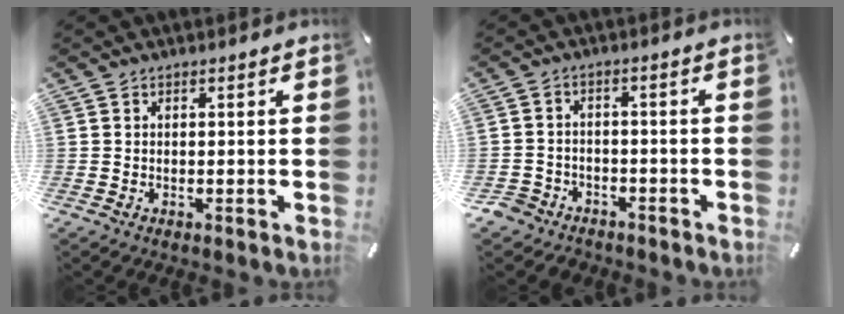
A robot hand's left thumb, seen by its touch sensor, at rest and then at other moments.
{"total": 4.9, "force": [-3.6, 3.2, 1.0], "torque": [-0.032, 0.011, -0.075]}